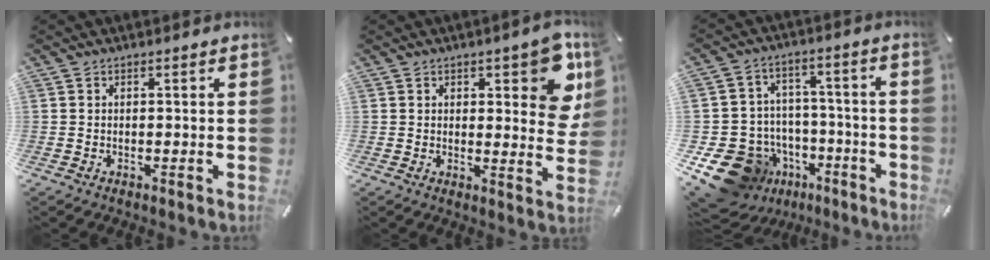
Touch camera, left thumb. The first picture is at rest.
{"total": 11.3, "force": [5.0, 4.8, 9.0], "torque": [-0.099, -0.032, 0.082]}
{"total": 17.1, "force": [-8.7, 13.2, 6.6], "torque": [-0.115, 0.055, -0.121]}